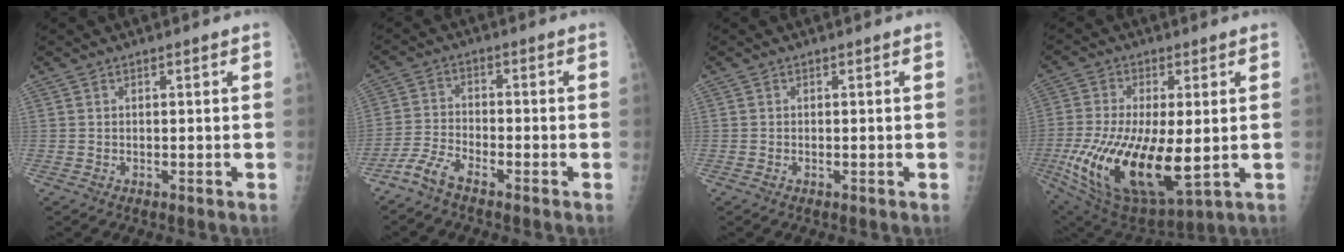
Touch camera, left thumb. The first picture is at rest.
{"total": 4.9, "force": [-4.0, 1.1, 2.6], "torque": [-0.065, 0.013, -0.088]}
{"total": 0.0}
{"total": 22.9, "force": [-3.6, 9.9, 20.4], "torque": [-0.415, -0.040, -0.038]}